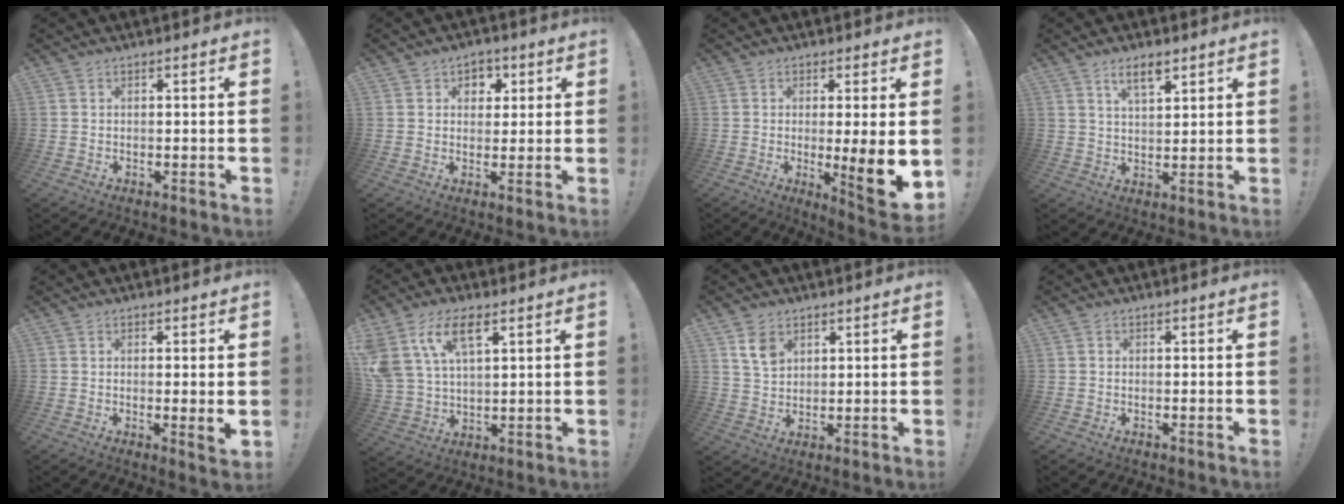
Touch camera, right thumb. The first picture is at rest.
{"total": 5.0, "force": [1.8, 4.4, 1.6], "torque": [-0.015, -0.009, 0.030]}
{"total": 10.9, "force": [-1.0, 0.7, 10.9], "torque": [-0.147, -0.014, -0.009]}
{"total": 6.1, "force": [4.0, 2.4, 4.0], "torque": [-0.056, -0.019, 0.066]}
{"total": 3.1, "force": [0.4, 0.0, 3.1], "torque": [-0.037, -0.013, 0.008]}
{"total": 12.7, "force": [6.8, 6.5, 8.4], "torque": [-0.175, -0.017, 0.128]}
{"total": 6.8, "force": [3.6, 5.0, 2.8], "torque": [-0.043, -0.010, 0.071]}
{"total": 0.5, "force": [-0.3, 0.5, 0.1], "torque": [-0.003, 0.003, -0.004]}